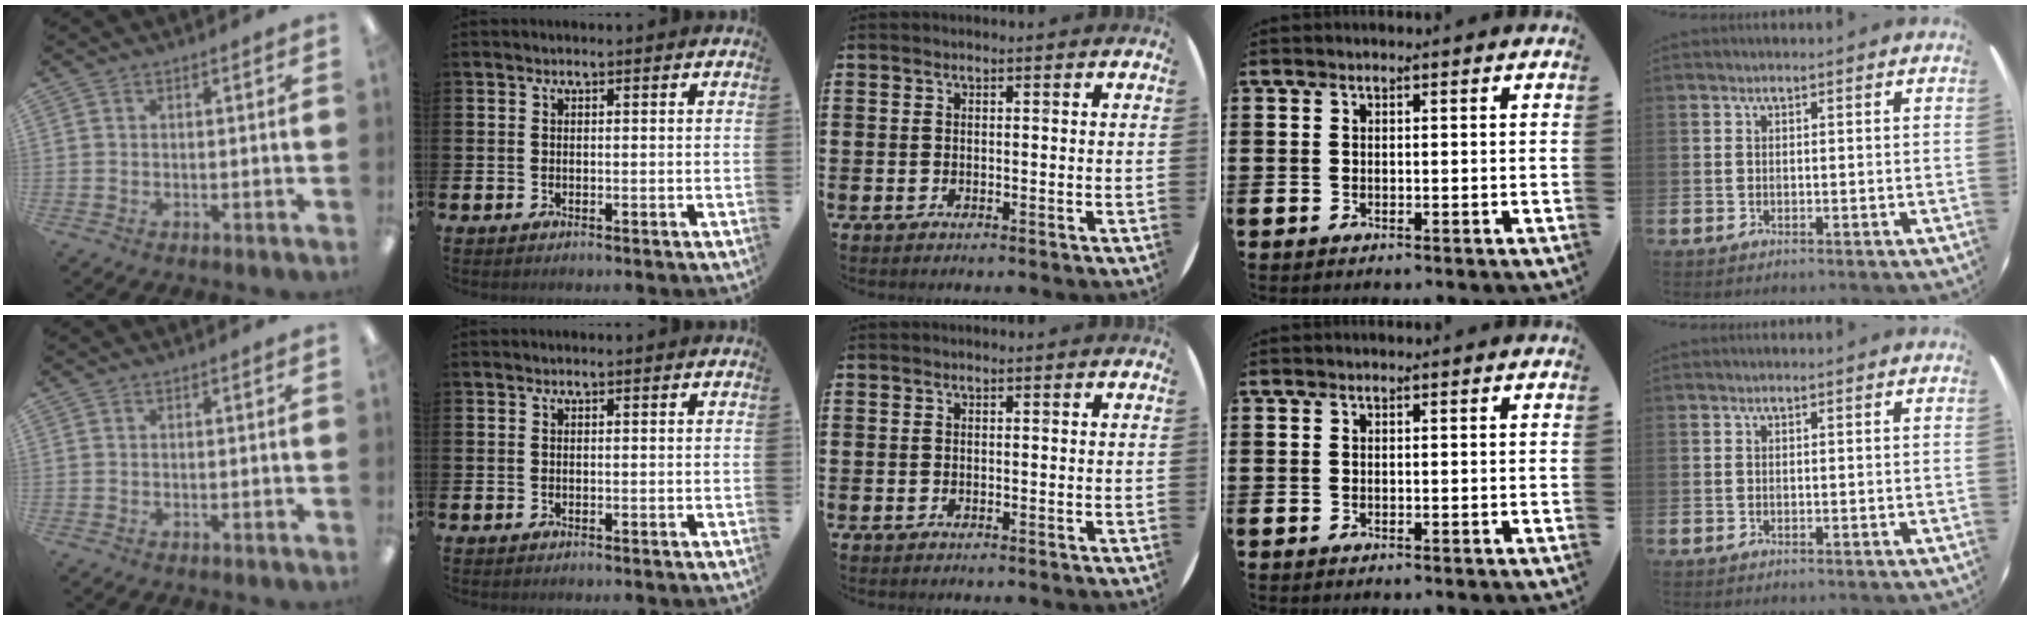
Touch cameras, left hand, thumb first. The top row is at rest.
{}